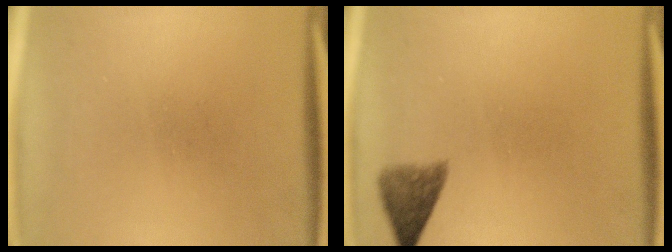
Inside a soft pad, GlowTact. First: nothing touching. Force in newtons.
{"total": 3.6}